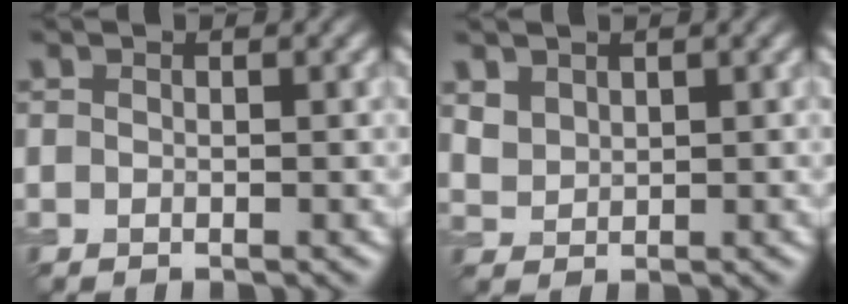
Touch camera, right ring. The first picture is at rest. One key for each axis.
{"total": 1.9, "fx": 1.3, "fy": 1.2, "fz": 0.6, "tx": -0.022, "ty": -0.005, "tz": 0.034}